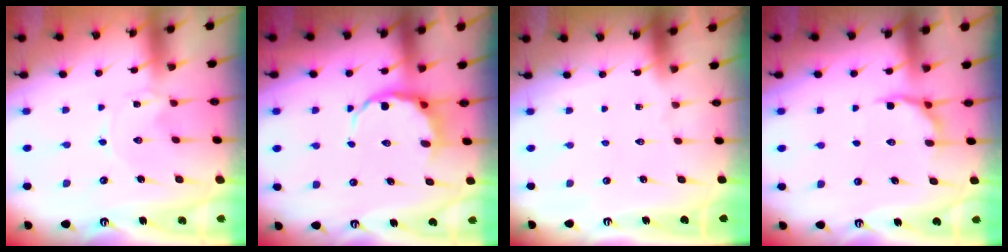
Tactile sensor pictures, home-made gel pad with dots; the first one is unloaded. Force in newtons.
{"total": 6.2, "press": 5.9, "slide": 1.9}
{"total": 0.0}
{"total": 5.0, "press": 4.5, "slide": 2.3}